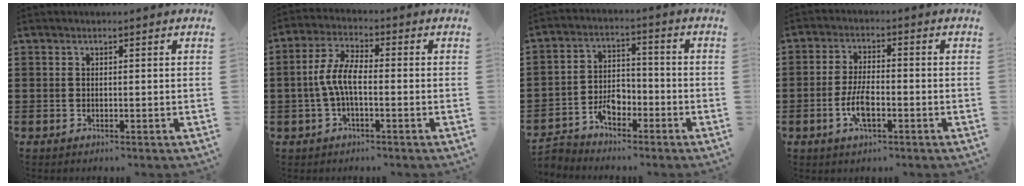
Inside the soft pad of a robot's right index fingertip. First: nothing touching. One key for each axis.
{"total": 5.9, "fx": -1.1, "fy": 2.1, "fz": 5.4, "tx": -0.132, "ty": -0.003, "tz": -0.031}
{"total": 4.6, "fx": -3.3, "fy": 2.7, "fz": 1.9, "tx": -0.043, "ty": 0.013, "tz": -0.066}
{"total": 5.5, "fx": -1.9, "fy": 2.1, "fz": 4.7, "tx": -0.106, "ty": 0.000, "tz": -0.041}